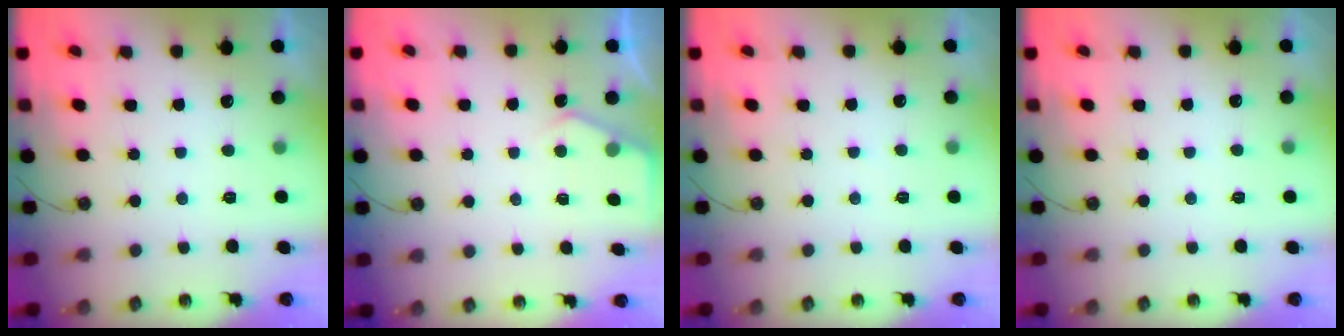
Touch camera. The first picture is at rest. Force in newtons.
{"total": 3.9, "press": 3.9, "slide": 0.5}
{"total": 1.9, "press": 1.9, "slide": 0.3}
{"total": 2.0, "press": 1.9, "slide": 0.5}